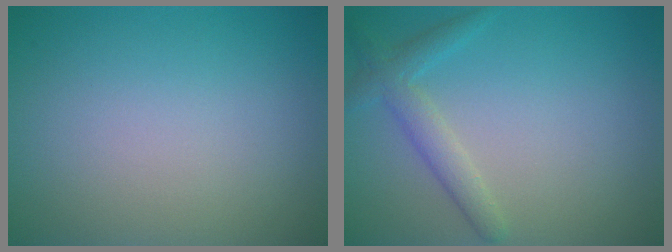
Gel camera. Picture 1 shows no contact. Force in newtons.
{"total": 2.5, "press": 2.5, "slide": 0.1}